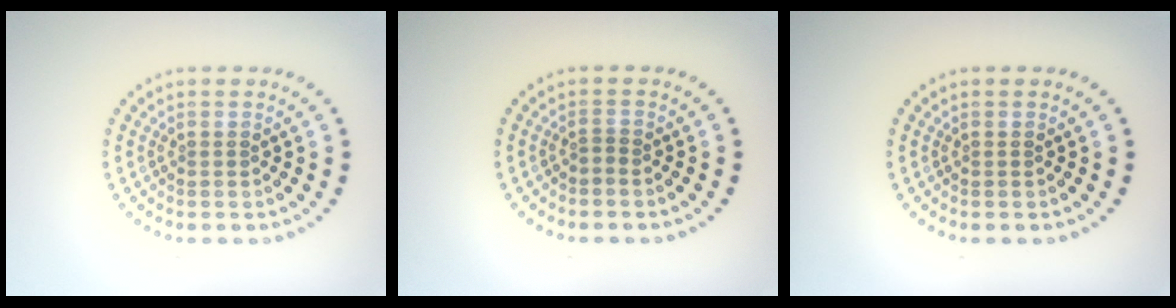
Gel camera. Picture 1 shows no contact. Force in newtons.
{"total": 0.6, "press": 0.3, "slide": 0.5}
{"total": 0.0}